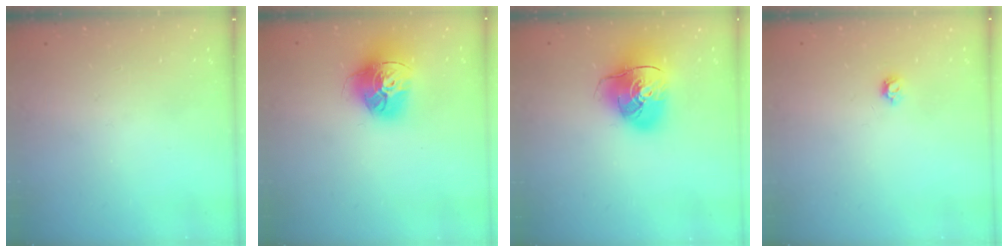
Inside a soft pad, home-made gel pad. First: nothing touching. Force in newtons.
{"total": 15.9, "press": 15.8, "slide": 1.4}
{"total": 16.3, "press": 16.1, "slide": 2.4}
{"total": 3.8, "press": 3.7, "slide": 0.6}